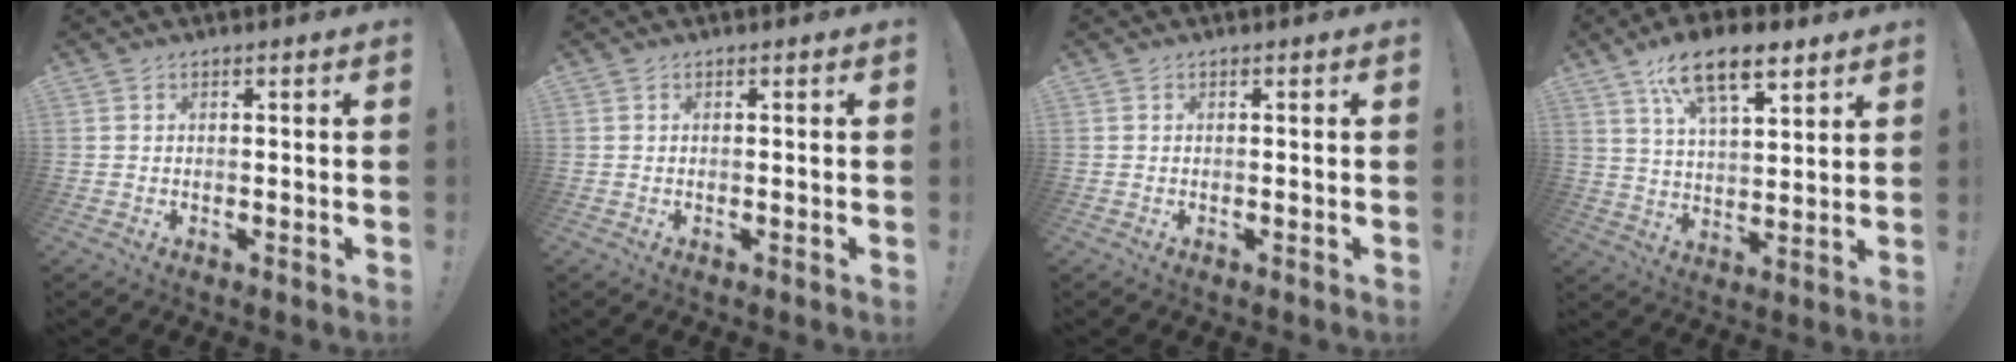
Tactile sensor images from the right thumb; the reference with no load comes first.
{"total": 0.0}
{"total": 0.0}
{"total": 14.3, "force": [9.1, 5.9, 9.4], "torque": [-0.153, -0.042, 0.159]}